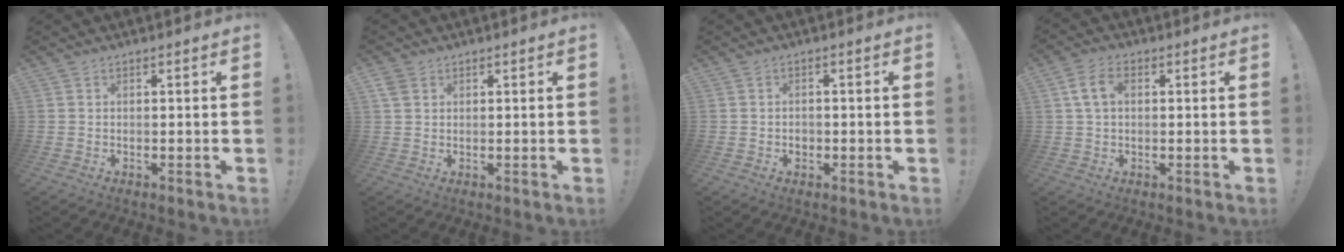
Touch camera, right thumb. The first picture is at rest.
{"total": 2.8, "force": [1.4, 2.1, 1.2], "torque": [-0.025, 0.003, 0.029]}
{"total": 1.4, "force": [-0.4, 1.3, 0.6], "torque": [-0.002, 0.003, -0.010]}
{"total": 6.6, "force": [1.5, 4.2, 4.9], "torque": [-0.107, 0.008, 0.027]}